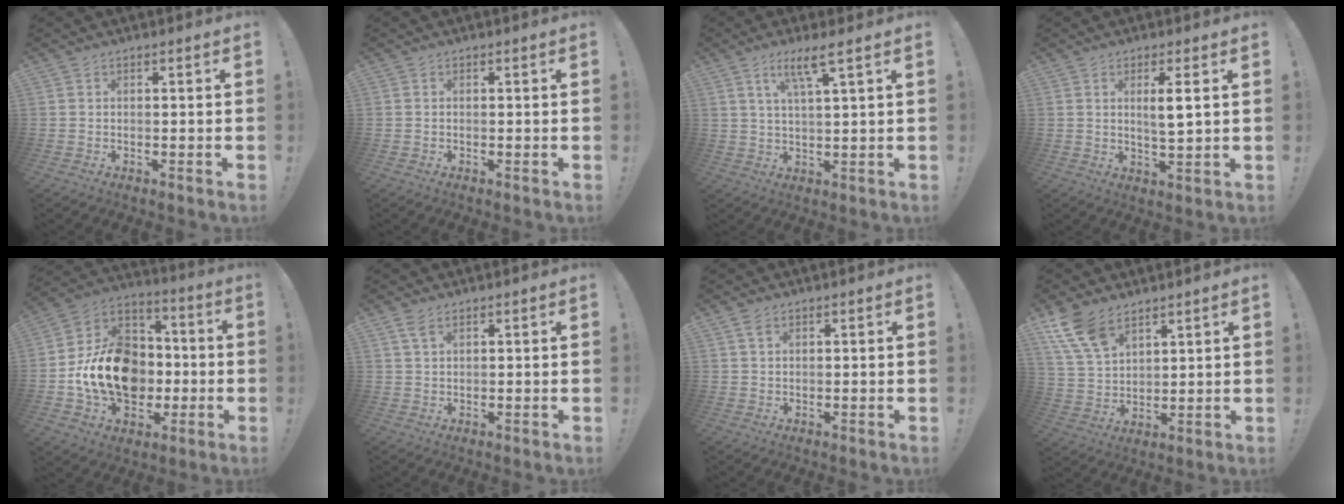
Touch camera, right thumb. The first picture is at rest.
{"total": 0.0}
{"total": 7.2, "force": [4.2, 0.7, 5.7], "torque": [-0.108, -0.012, 0.069]}
{"total": 4.7, "force": [1.8, 0.5, 4.3], "torque": [-0.064, -0.015, 0.024]}
{"total": 20.3, "force": [-3.0, 15.6, 12.7], "torque": [-0.212, 0.031, -0.037]}
{"total": 3.5, "force": [2.1, 1.6, 2.3], "torque": [-0.048, -0.004, 0.039]}
{"total": 2.3, "force": [1.3, 1.3, 1.4], "torque": [-0.029, 0.002, 0.025]}
{"total": 11.8, "force": [7.8, 6.3, 6.2], "torque": [-0.138, -0.032, 0.156]}